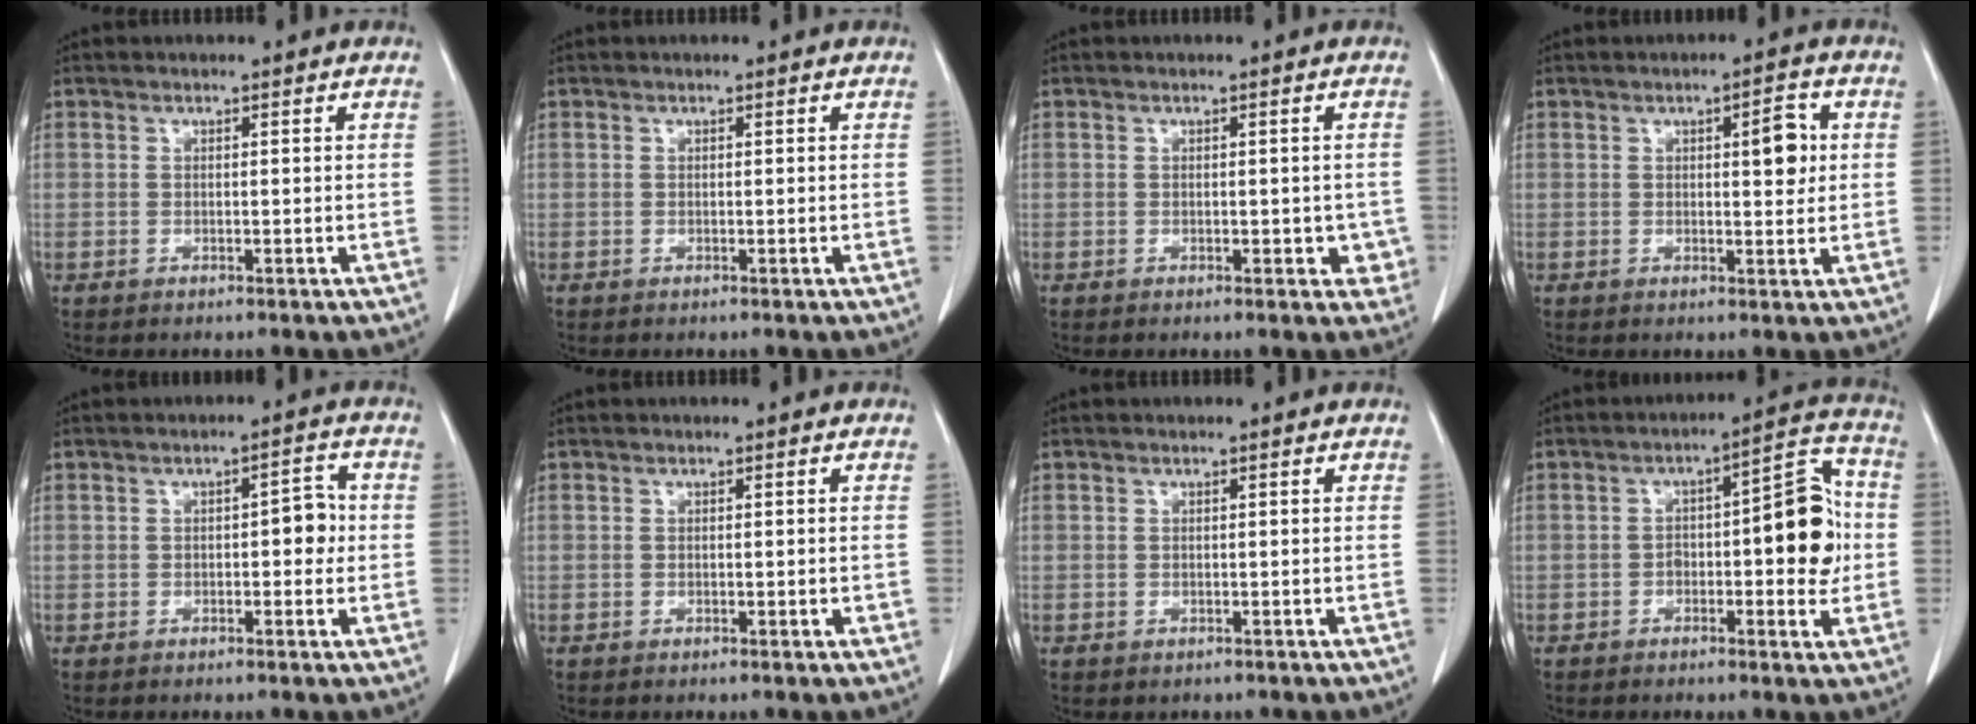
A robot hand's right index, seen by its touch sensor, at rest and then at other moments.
{"total": 0.0}
{"total": 3.3, "force": [-0.7, 1.9, 2.5], "torque": [-0.011, 0.006, -0.004]}
{"total": 4.4, "force": [1.0, 1.3, 4.1], "torque": [-0.057, 0.003, 0.012]}
{"total": 3.6, "force": [-0.2, 1.6, 3.2], "torque": [-0.036, 0.014, -0.004]}
{"total": 0.8, "force": [-0.2, 0.2, 0.7], "torque": [-0.011, 0.000, 0.000]}
{"total": 0.6, "force": [-0.2, 0.6, 0.0], "torque": [-0.003, 0.004, -0.002]}
{"total": 11.0, "force": [-0.7, 3.6, 10.4], "torque": [-0.129, 0.036, -0.007]}